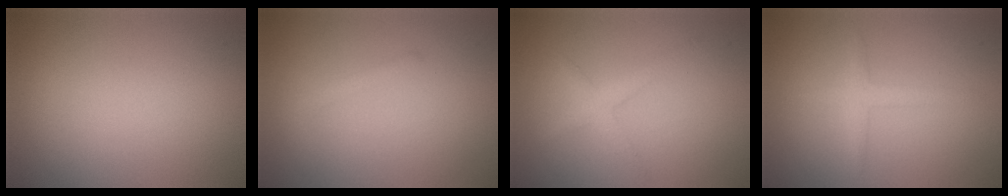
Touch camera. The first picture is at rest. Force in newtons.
{"total": 0.8, "press": 0.8, "slide": 0.0}
{"total": 1.8, "press": 1.8, "slide": 0.0}
{"total": 1.6, "press": 1.6, "slide": 0.1}